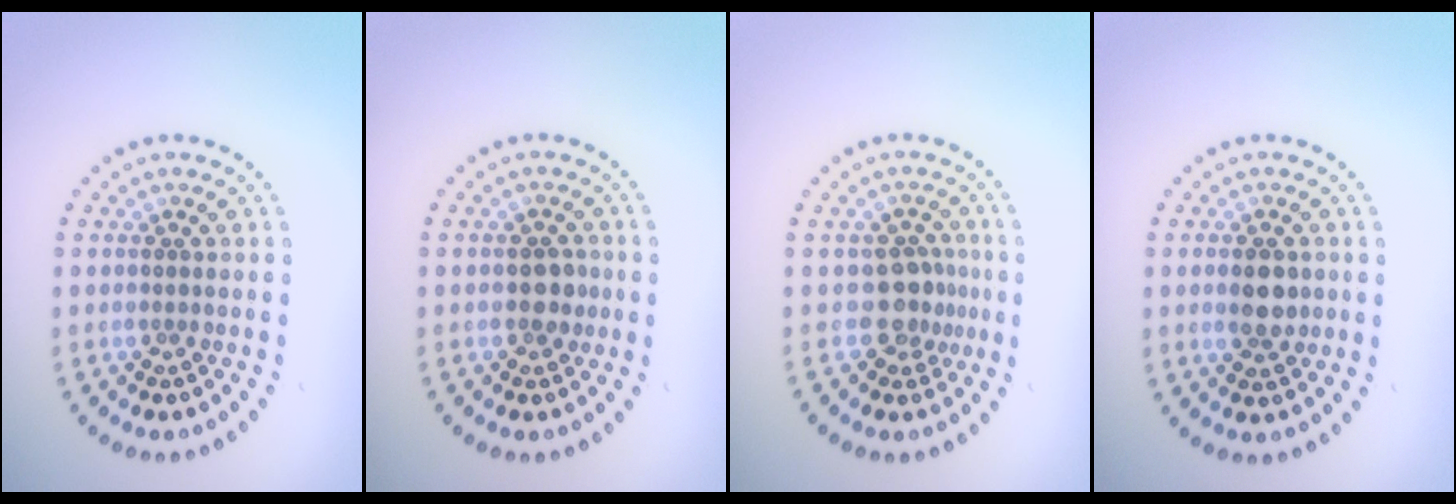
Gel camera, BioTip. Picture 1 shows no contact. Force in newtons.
{"total": 1.9, "press": 1.8, "slide": 0.3}
{"total": 2.7, "press": 2.1, "slide": 1.7}
{"total": 2.8, "press": 2.8, "slide": 0.1}